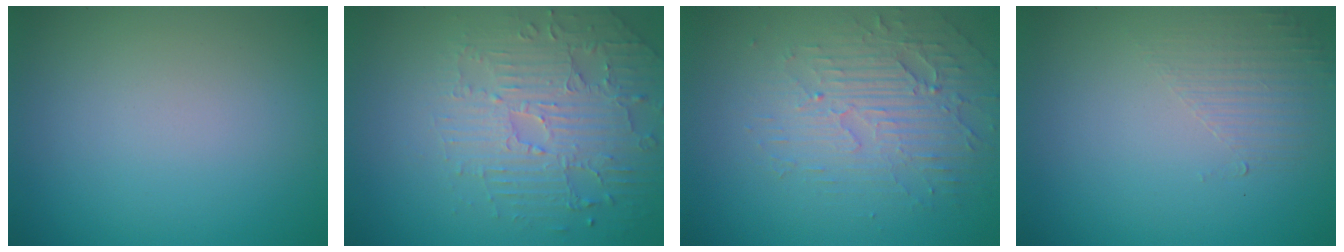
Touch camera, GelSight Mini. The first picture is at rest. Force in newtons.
{"total": 4.7, "press": 4.0, "slide": 2.5}
{"total": 3.8, "press": 3.3, "slide": 1.8}
{"total": 1.6, "press": 0.4, "slide": 1.5}